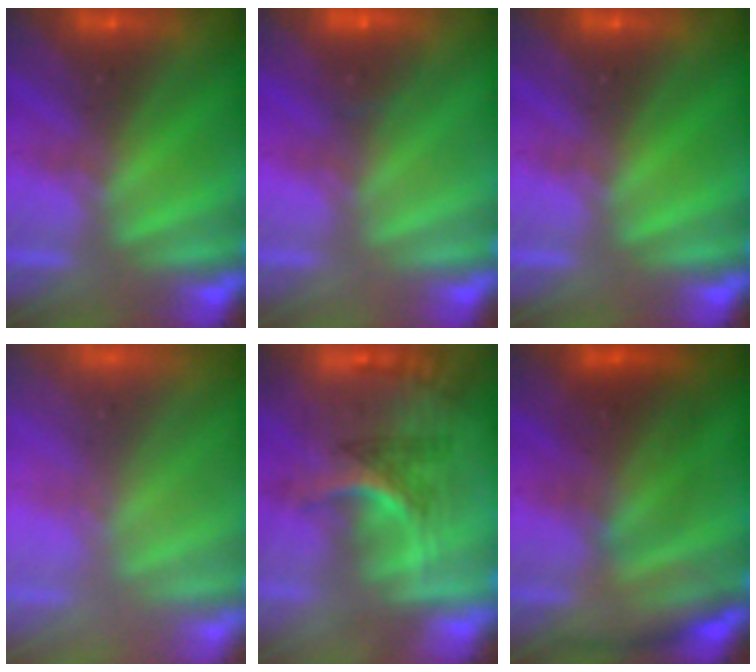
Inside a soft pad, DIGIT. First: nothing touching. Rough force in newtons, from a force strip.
{"total": 2.0}
{"total": 0.0}
{"total": 8.8}
{"total": 2.9}
{"total": 2.5}